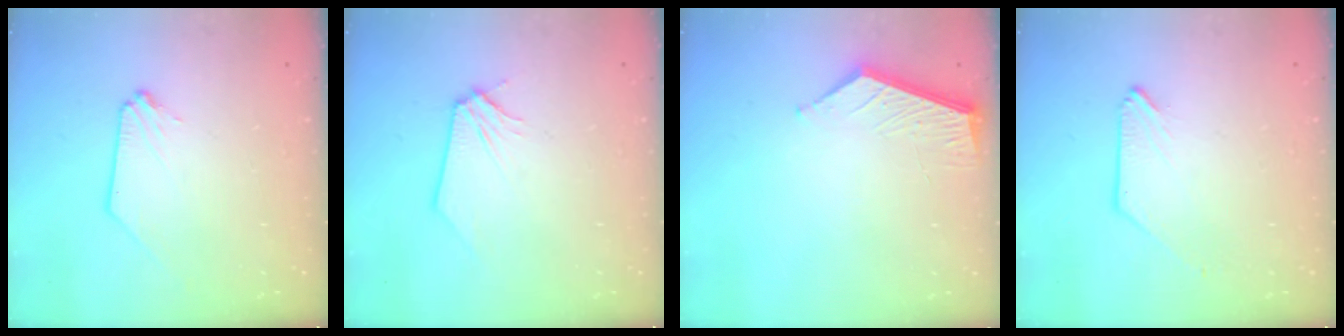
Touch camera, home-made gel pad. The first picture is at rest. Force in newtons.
{"total": 0.0}
{"total": 6.0, "press": 6.0, "slide": 0.4}
{"total": 0.0}